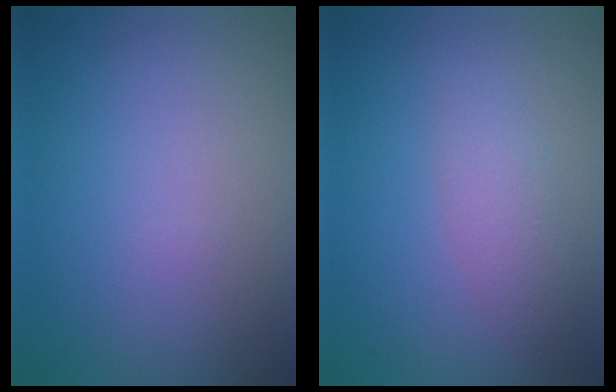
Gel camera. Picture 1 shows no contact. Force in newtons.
{"total": 2.3, "press": 2.3, "slide": 0.1}